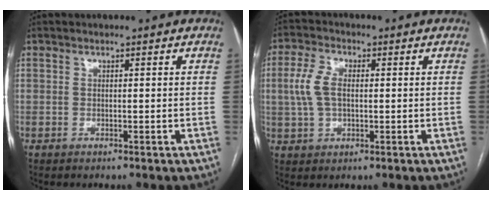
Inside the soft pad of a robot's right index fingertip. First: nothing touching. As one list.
[{"total": 5.8, "force": [0.5, 3.2, 4.8], "torque": [-0.125, 0.015, 0.009]}]